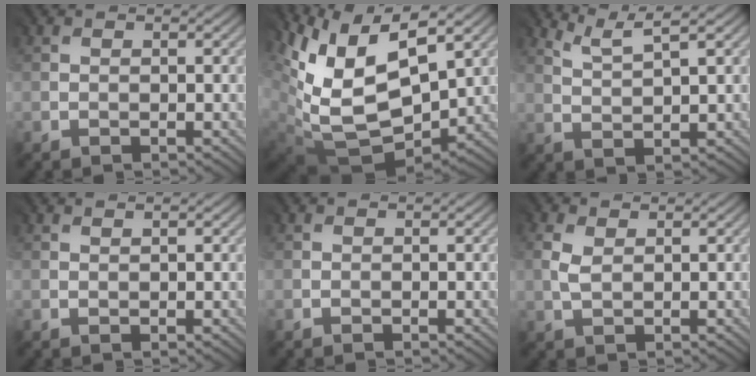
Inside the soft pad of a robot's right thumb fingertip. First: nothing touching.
{"total": 13.9, "force": [4.8, 8.5, 10.0], "torque": [-0.231, -0.014, 0.113]}
{"total": 3.4, "force": [2.8, 0.0, 1.9], "torque": [-0.039, 0.004, 0.067]}
{"total": 0.6, "force": [0.5, -0.2, 0.0], "torque": [-0.001, 0.001, 0.014]}
{"total": 0.0}
{"total": 1.3, "force": [0.6, 0.8, 0.8], "torque": [-0.031, 0.002, 0.015]}